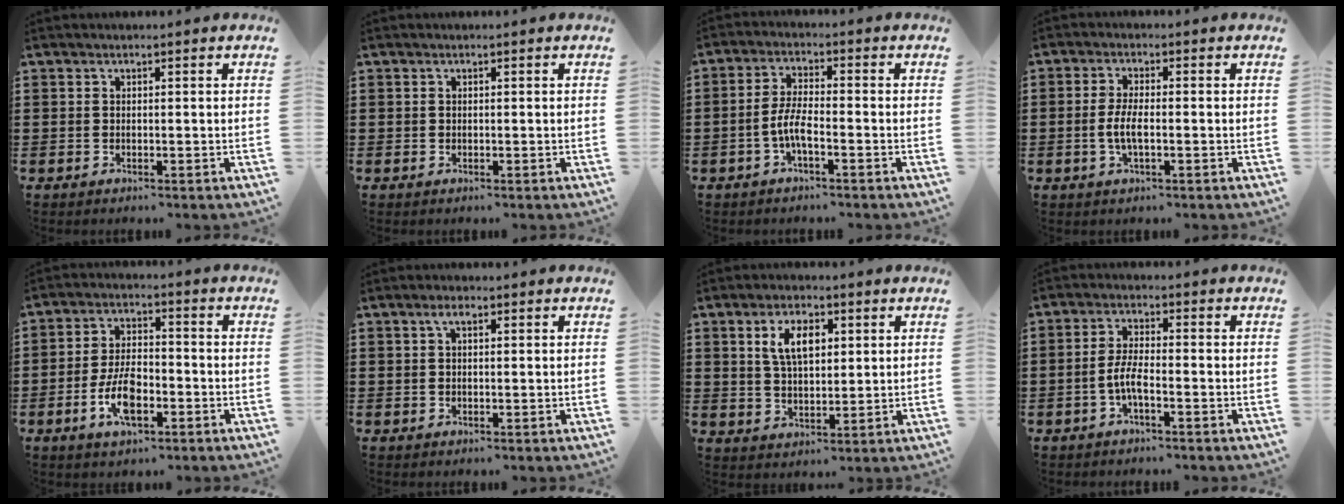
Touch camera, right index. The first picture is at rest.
{"total": 0.0}
{"total": 4.8, "force": [-1.9, 1.2, 4.3], "torque": [-0.108, -0.008, -0.045]}
{"total": 3.9, "force": [-0.8, 1.1, 3.7], "torque": [-0.086, -0.004, -0.023]}
{"total": 7.5, "force": [-2.8, 3.5, 6.1], "torque": [-0.134, 0.001, -0.056]}
{"total": 1.7, "force": [0.6, 0.8, 1.4], "torque": [-0.032, 0.007, 0.010]}
{"total": 6.1, "force": [2.1, 3.0, 4.9], "torque": [-0.098, 0.009, 0.034]}
{"total": 4.2, "force": [-1.6, 1.0, 3.8], "torque": [-0.094, -0.005, -0.039]}